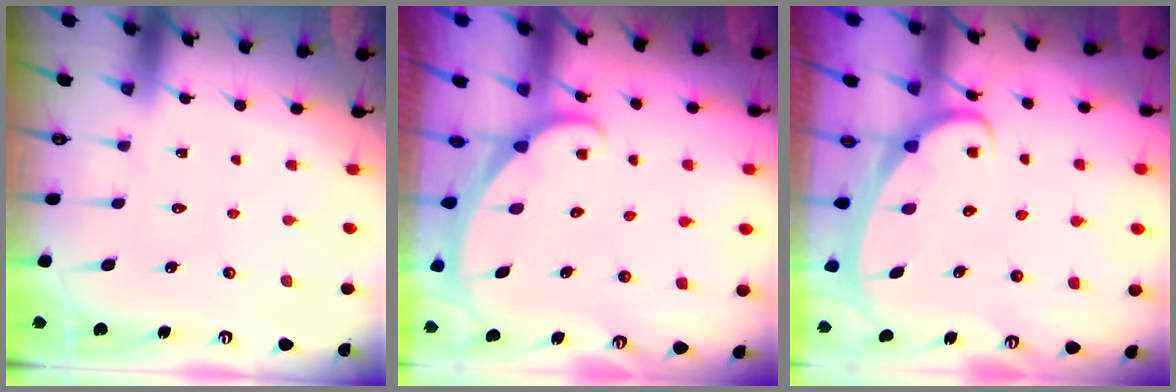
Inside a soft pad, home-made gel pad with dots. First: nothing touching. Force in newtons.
{"total": 1.8, "press": 1.8, "slide": 0.1}
{"total": 2.6, "press": 2.6, "slide": 0.3}